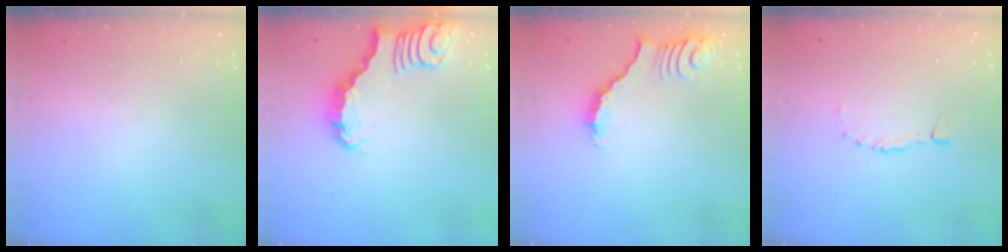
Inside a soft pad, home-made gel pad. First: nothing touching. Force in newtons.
{"total": 2.8, "press": 2.7, "slide": 0.4}
{"total": 2.9, "press": 2.9, "slide": 0.6}
{"total": 0.0}